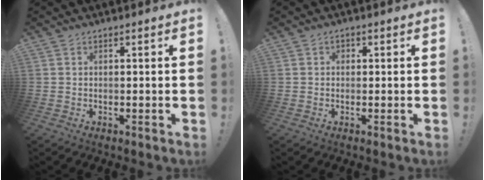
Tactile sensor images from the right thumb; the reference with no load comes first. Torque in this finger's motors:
{"motor_torque": [-0.09, 0.12, -0.11, 0.06, 0.13]}